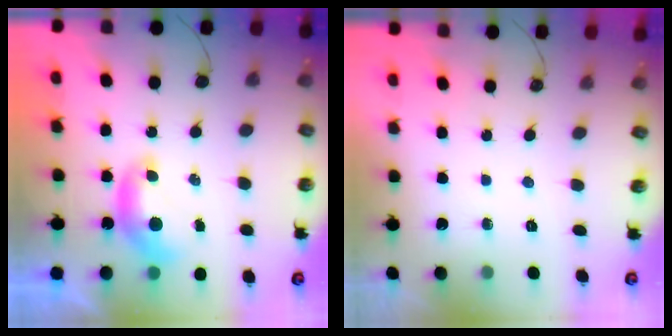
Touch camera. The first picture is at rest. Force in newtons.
{"total": 0.0}